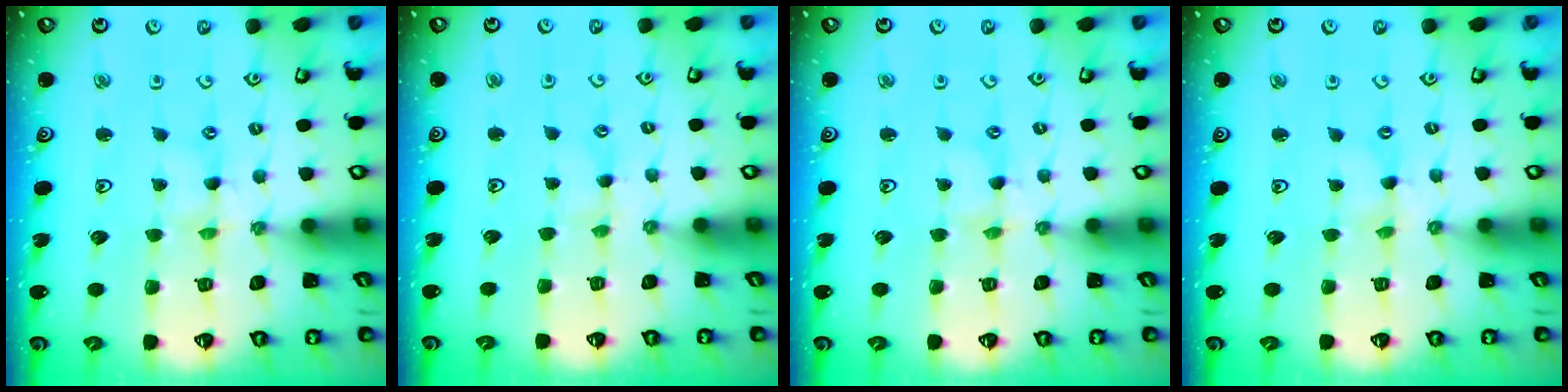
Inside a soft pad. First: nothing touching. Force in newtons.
{"total": 1.7, "press": 1.6, "slide": 0.3}
{"total": 1.5, "press": 1.5, "slide": 0.2}
{"total": 0.0}